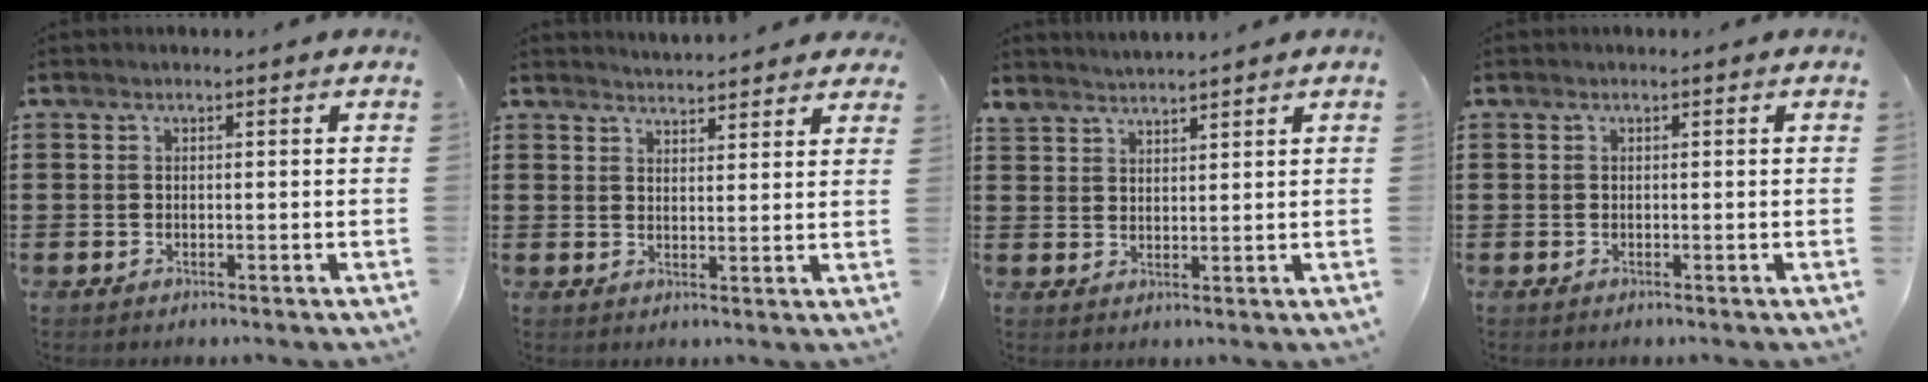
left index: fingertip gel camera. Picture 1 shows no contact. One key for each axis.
{"total": 3.0, "fx": 3.0, "fy": -0.1, "fz": 0.1, "tx": -0.011, "ty": -0.012, "tz": 0.054}
{"total": 2.5, "fx": 2.5, "fy": -0.4, "fz": -0.4, "tx": 0.001, "ty": -0.009, "tz": 0.048}
{"total": 0.0}